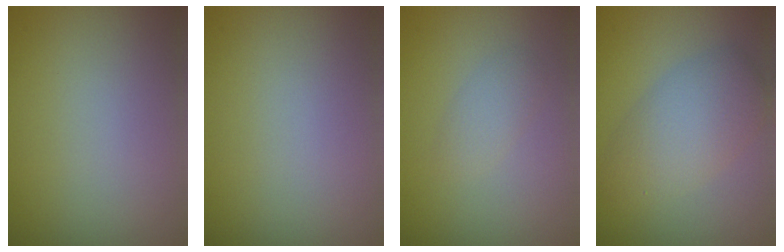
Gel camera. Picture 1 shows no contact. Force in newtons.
{"total": 0.0}
{"total": 1.5, "press": 1.5, "slide": 0.0}
{"total": 4.9, "press": 4.9, "slide": 0.1}